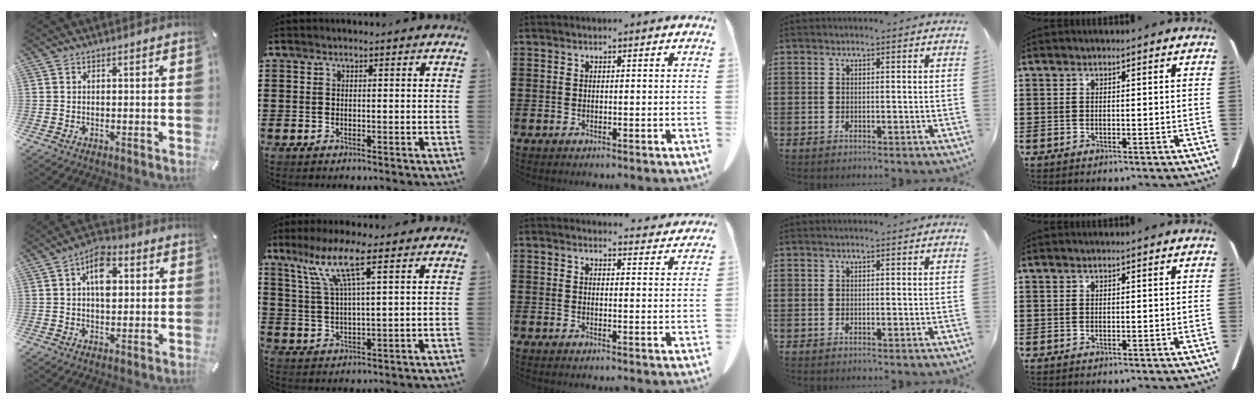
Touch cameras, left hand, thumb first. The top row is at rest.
{"thumb": {"total": 8.4, "force": [1.7, 5.2, 6.4], "torque": [-0.084, -0.002, 0.026]}, "index": {"total": 8.9, "force": [4.7, 0.8, 7.4], "torque": [-0.155, 0.003, 0.081]}, "middle": {"total": 3.3, "force": [3.3, 0.2, 0.4], "torque": [-0.008, -0.015, 0.060]}}